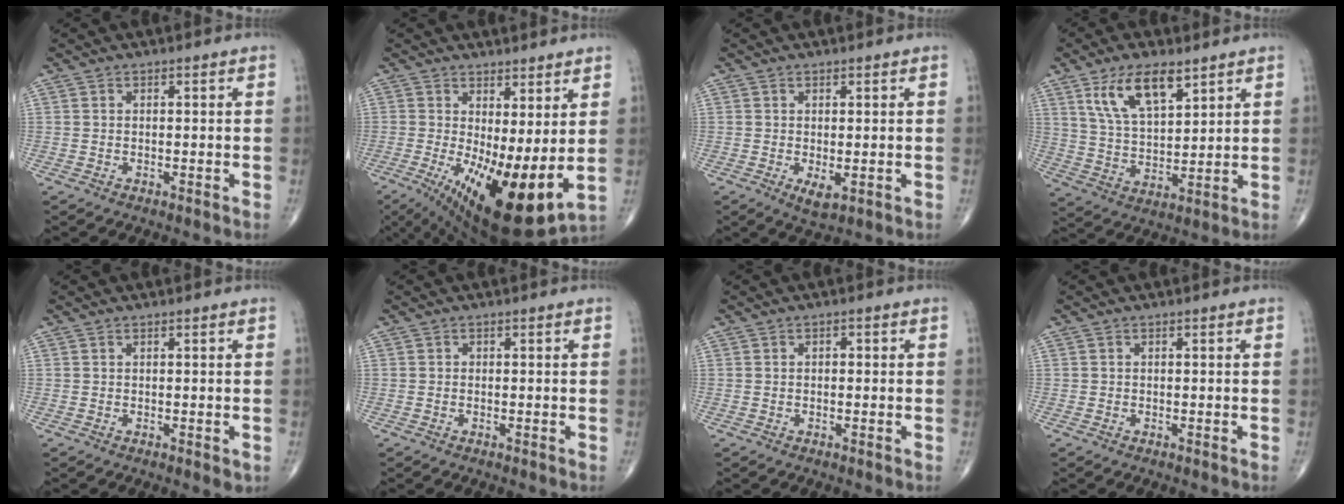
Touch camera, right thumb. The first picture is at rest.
{"total": 16.3, "force": [-0.2, 5.4, 15.3], "torque": [-0.263, -0.034, 0.016]}
{"total": 2.9, "force": [-0.5, 1.3, 2.6], "torque": [-0.041, -0.009, -0.002]}
{"total": 11.6, "force": [6.5, 5.1, 8.1], "torque": [-0.136, -0.029, 0.132]}
{"total": 1.3, "force": [0.1, 0.5, 1.2], "torque": [-0.016, -0.003, 0.005]}
{"total": 0.0}
{"total": 0.8, "force": [0.1, 0.5, 0.7], "torque": [-0.007, 0.003, -0.001]}
{"total": 0.0}